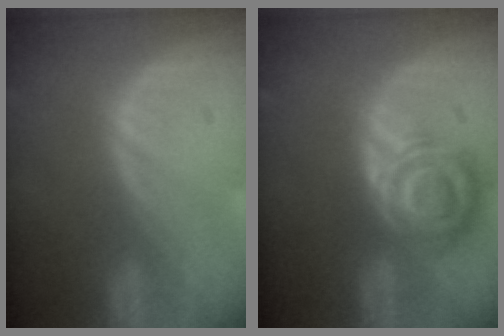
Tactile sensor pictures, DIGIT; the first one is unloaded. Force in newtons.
{"total": 8.2, "press": 7.2, "slide": 4.0}